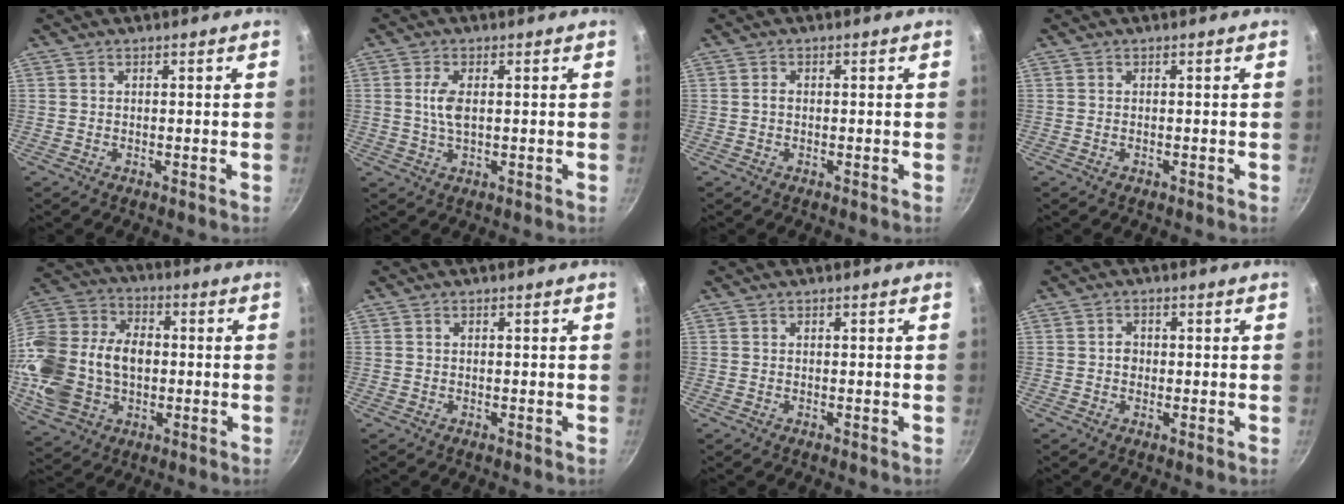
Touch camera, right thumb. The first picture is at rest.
{"total": 4.3, "force": [0.5, 2.0, 3.8], "torque": [-0.085, 0.001, 0.012]}
{"total": 0.9, "force": [-0.1, 0.7, 0.6], "torque": [-0.006, 0.002, -0.005]}
{"total": 0.0}
{"total": 24.6, "force": [-1.6, 17.0, 17.7], "torque": [-0.398, 0.017, -0.019]}
{"total": 0.0}
{"total": 0.0}
{"total": 2.1, "force": [0.0, 1.7, 1.2], "torque": [-0.004, 0.004, -0.003]}